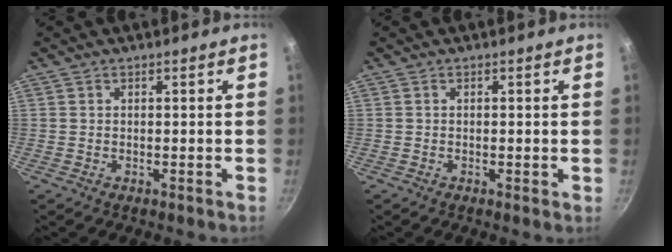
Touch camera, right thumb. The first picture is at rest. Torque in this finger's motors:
{"motor_torque": [-0.39, -0.08, -0.10, -0.04, 0.04]}